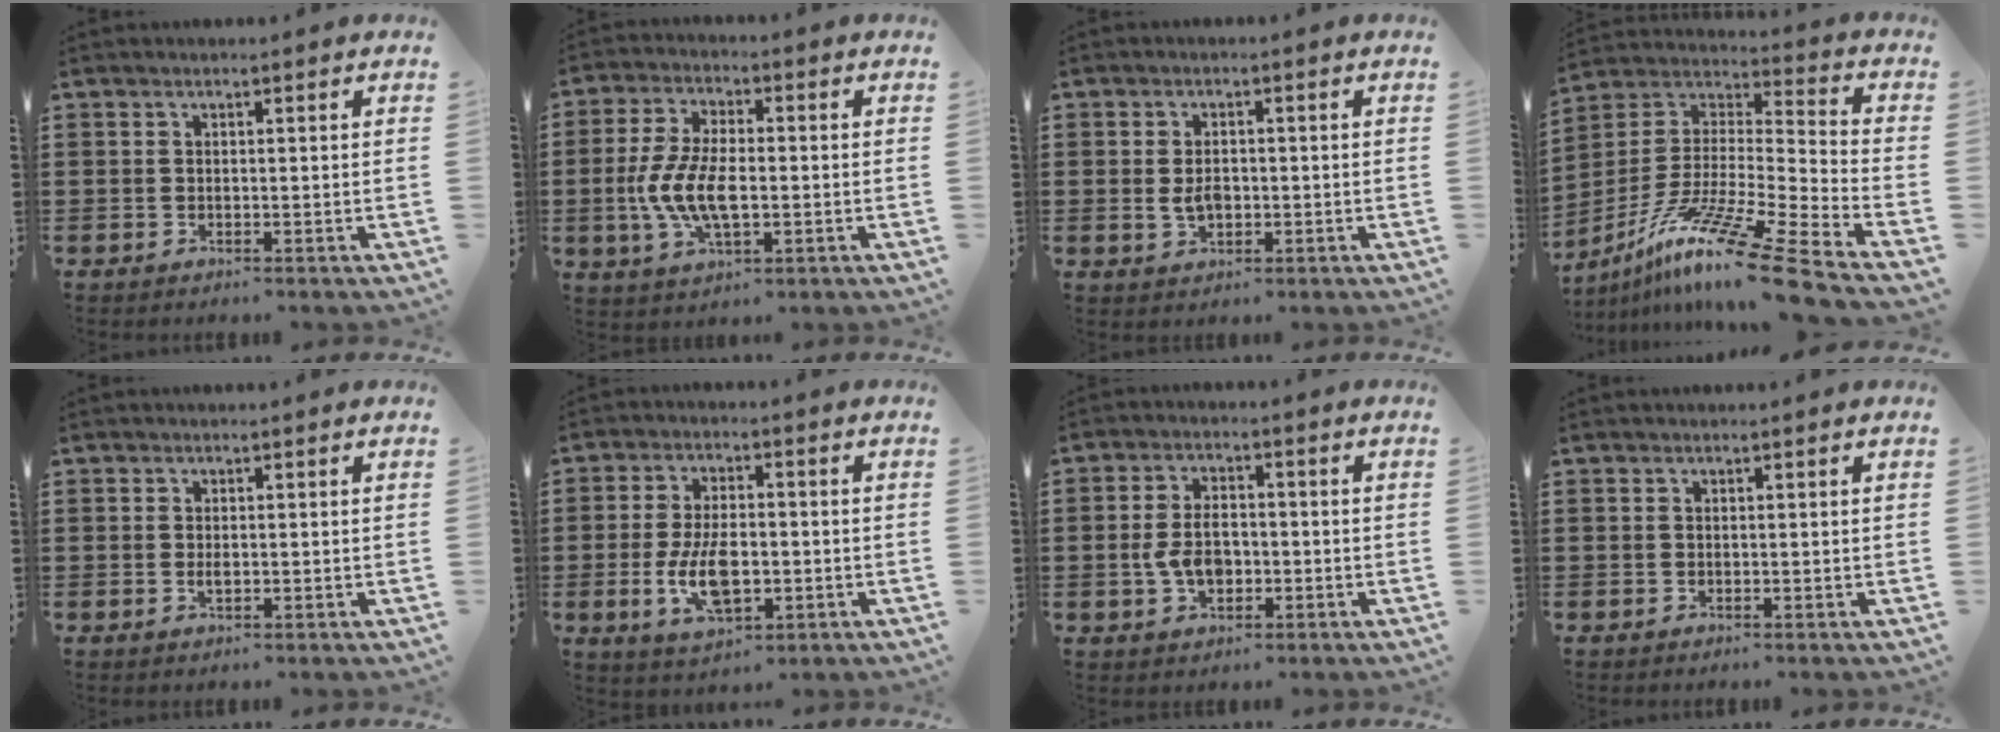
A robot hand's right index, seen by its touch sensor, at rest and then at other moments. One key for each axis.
{"total": 8.7, "fx": -1.3, "fy": 4.0, "fz": 7.6, "tx": -0.173, "ty": -0.004, "tz": -0.030}
{"total": 3.2, "fx": -0.2, "fy": 1.9, "fz": 2.6, "tx": -0.051, "ty": 0.005, "tz": -0.004}
{"total": 15.7, "fx": -12.1, "fy": -0.6, "fz": 10.0, "tx": -0.187, "ty": 0.018, "tz": -0.227}
{"total": 0.9, "fx": -0.1, "fy": 0.5, "fz": 0.7, "tx": -0.015, "ty": 0.000, "tz": -0.001}
{"total": 8.6, "fx": -1.7, "fy": 4.5, "fz": 7.1, "tx": -0.144, "ty": -0.003, "tz": -0.033}
{"total": 5.5, "fx": -1.0, "fy": 3.3, "fz": 4.3, "tx": -0.101, "ty": 0.002, "tz": -0.023}
{"total": 0.0}